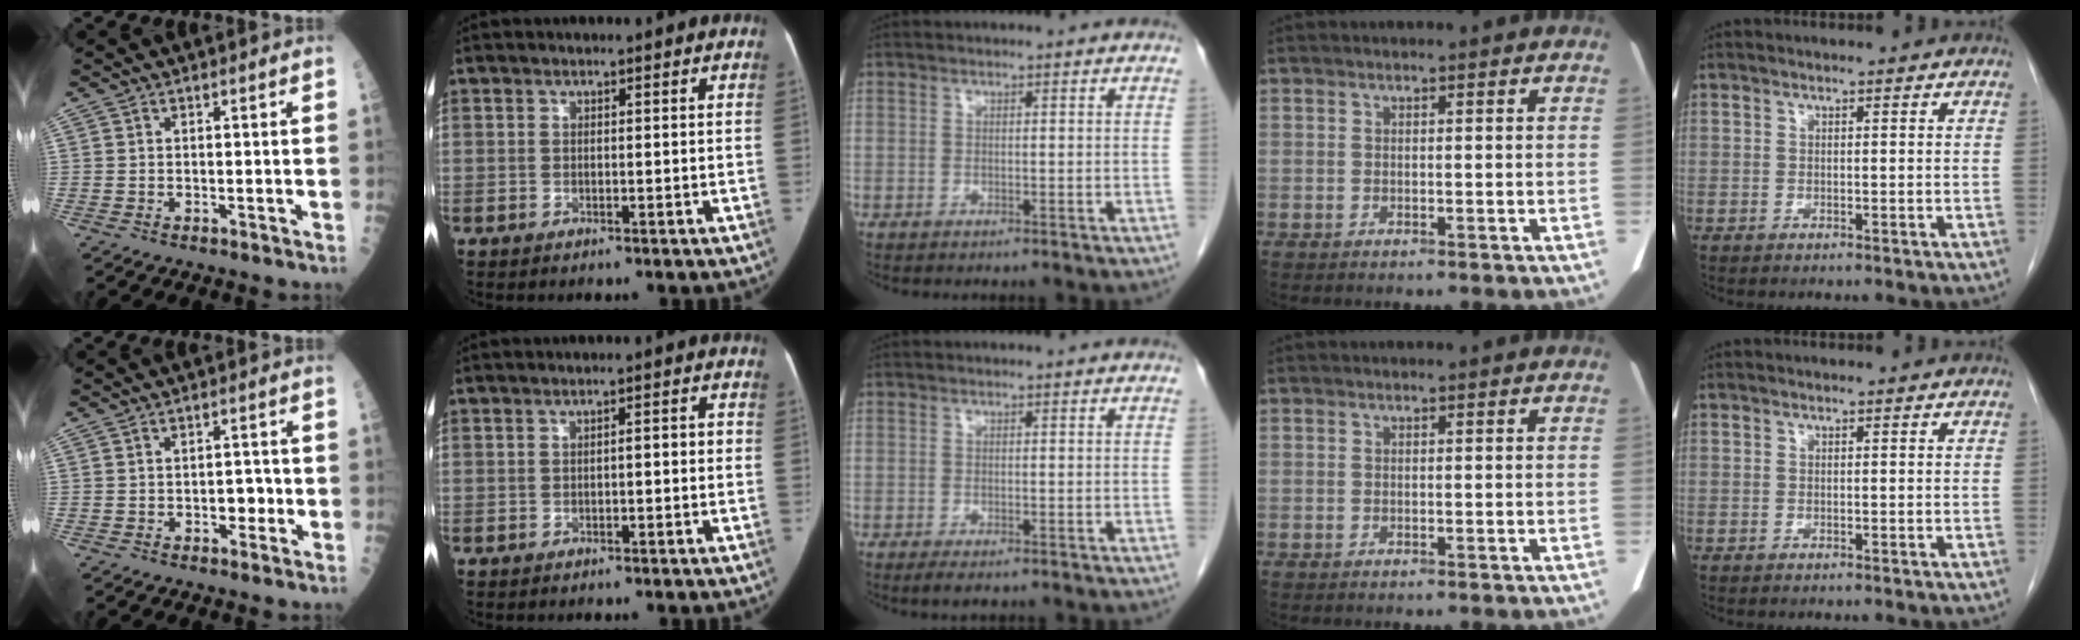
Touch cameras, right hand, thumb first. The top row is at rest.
{"thumb": {"total": 3.2, "force": [-0.8, 2.0, 2.4], "torque": [-0.016, 0.009, -0.010]}, "index": {"total": 1.9, "force": [-0.5, 0.5, 1.7], "torque": [-0.022, 0.011, -0.008]}, "middle": {"total": 1.7, "force": [-1.2, 0.5, 1.2], "torque": [-0.021, -0.005, -0.017]}}